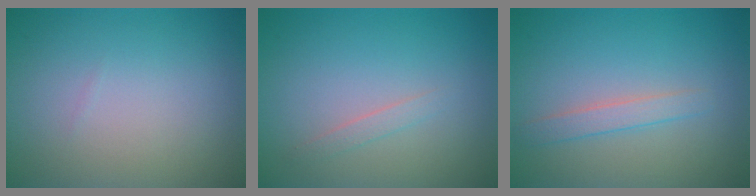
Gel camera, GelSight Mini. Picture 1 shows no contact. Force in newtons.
{"total": 0.9, "press": 0.9, "slide": 0.0}
{"total": 1.7, "press": 1.7, "slide": 0.0}